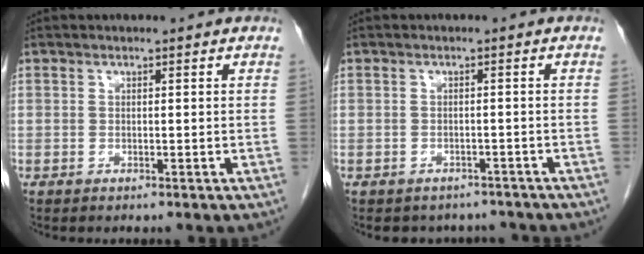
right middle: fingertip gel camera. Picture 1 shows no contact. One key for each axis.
{"total": 4.8, "fx": -4.3, "fy": 2.2, "fz": 0.0, "tx": 0.006, "ty": 0.008, "tz": -0.049}